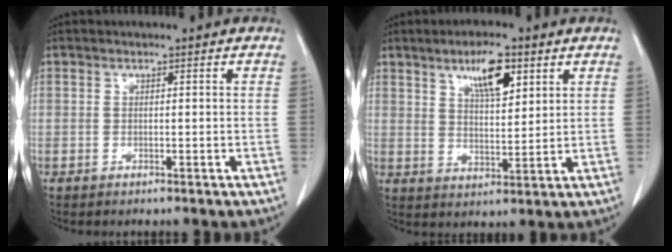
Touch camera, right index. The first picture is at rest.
{"total": 7.6, "force": [4.2, 2.2, 5.9], "torque": [-0.106, 0.000, 0.073]}